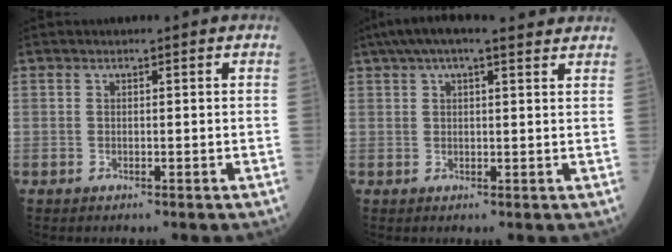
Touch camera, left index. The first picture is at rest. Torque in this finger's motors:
{"motor_torque": [0.97, -1.17, 0.36, 0.04]}